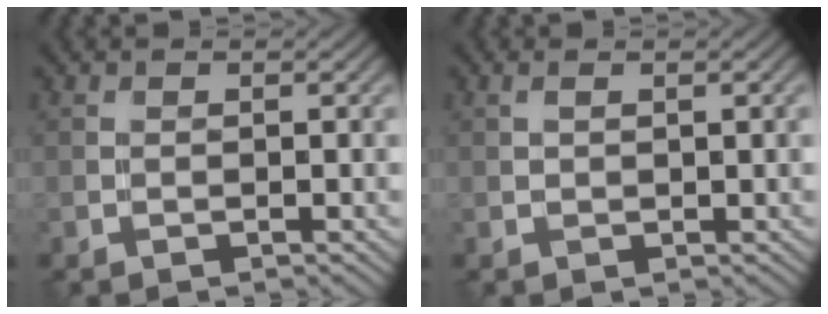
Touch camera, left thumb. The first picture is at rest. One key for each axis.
{"total": 0.9, "fx": 0.3, "fy": 0.2, "fz": 0.8, "tx": -0.015, "ty": 0.000, "tz": 0.007}